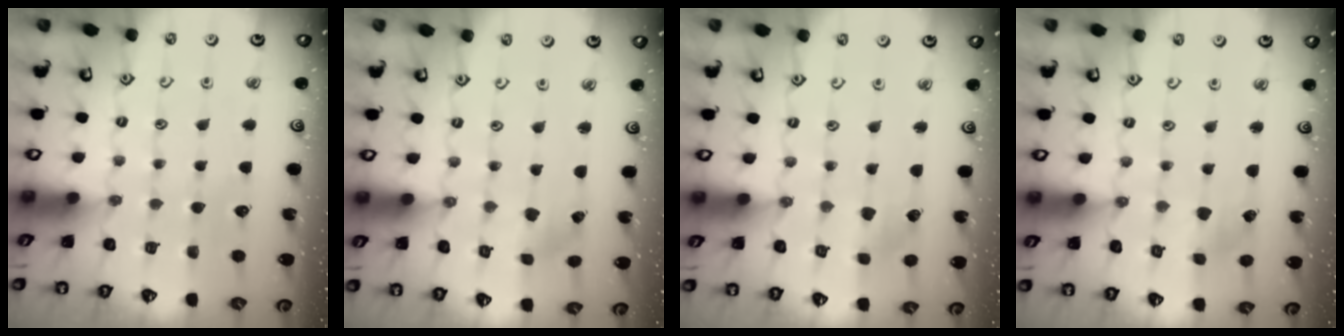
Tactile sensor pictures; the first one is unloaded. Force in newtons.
{"total": 0.0}
{"total": 2.7, "press": 2.7, "slide": 0.4}
{"total": 1.9, "press": 1.9, "slide": 0.2}